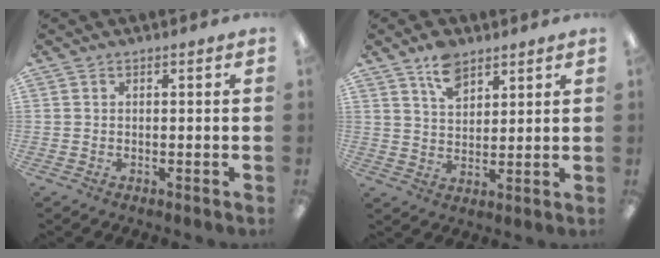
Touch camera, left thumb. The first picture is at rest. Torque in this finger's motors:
{"motor_torque": [1.15, 0.57, 0.77, -0.65, 0.00]}